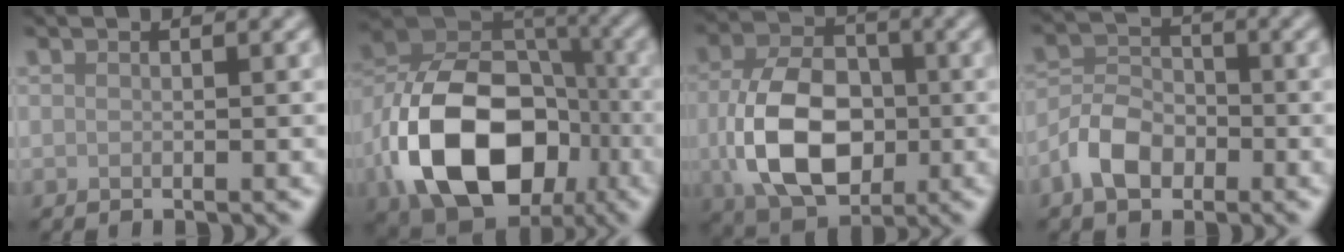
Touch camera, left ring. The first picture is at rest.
{"total": 14.4, "force": [-5.1, 9.7, 9.4], "torque": [-0.167, -0.003, -0.105]}
{"total": 9.6, "force": [-1.2, 6.5, 7.0], "torque": [-0.149, -0.008, -0.021]}
{"total": 4.4, "force": [-2.3, 2.9, 2.5], "torque": [-0.046, 0.006, -0.051]}